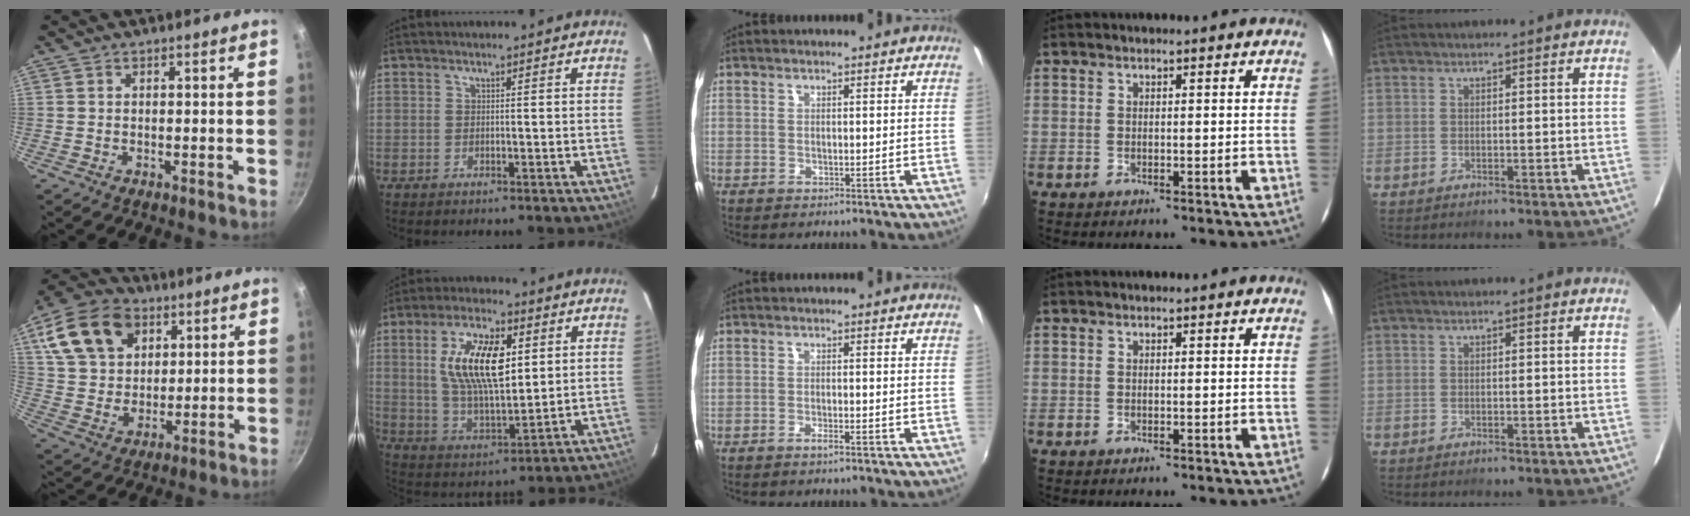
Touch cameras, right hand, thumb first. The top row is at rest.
{"thumb": {"total": 17.3, "force": [7.2, 12.5, 9.6], "torque": [-0.152, -0.006, 0.131]}, "index": {"total": 15.8, "force": [4.1, 6.5, 13.8], "torque": [-0.257, 0.006, 0.084]}, "middle": {"total": 1.2, "force": [-1.0, 0.1, 0.7], "torque": [-0.017, 0.000, -0.020]}}